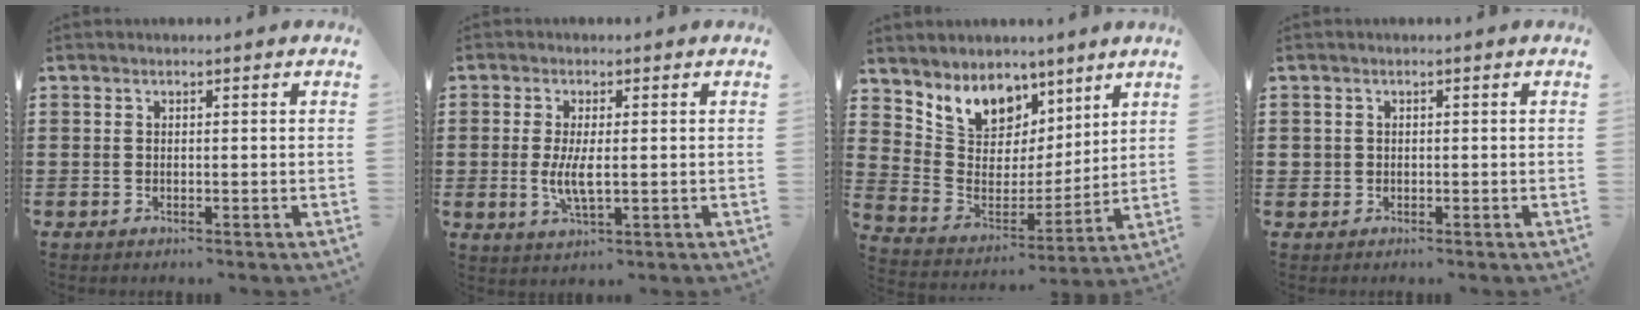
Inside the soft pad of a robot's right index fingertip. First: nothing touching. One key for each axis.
{"total": 4.6, "fx": -0.2, "fy": 1.5, "fz": 4.4, "tx": -0.091, "ty": -0.004, "tz": -0.008}
{"total": 8.8, "fx": 6.7, "fy": 5.4, "fz": 1.7, "tx": -0.071, "ty": -0.052, "tz": 0.124}
{"total": 0.9, "fx": 0.0, "fy": 0.9, "fz": 0.1, "tx": -0.003, "ty": 0.006, "tz": -0.003}